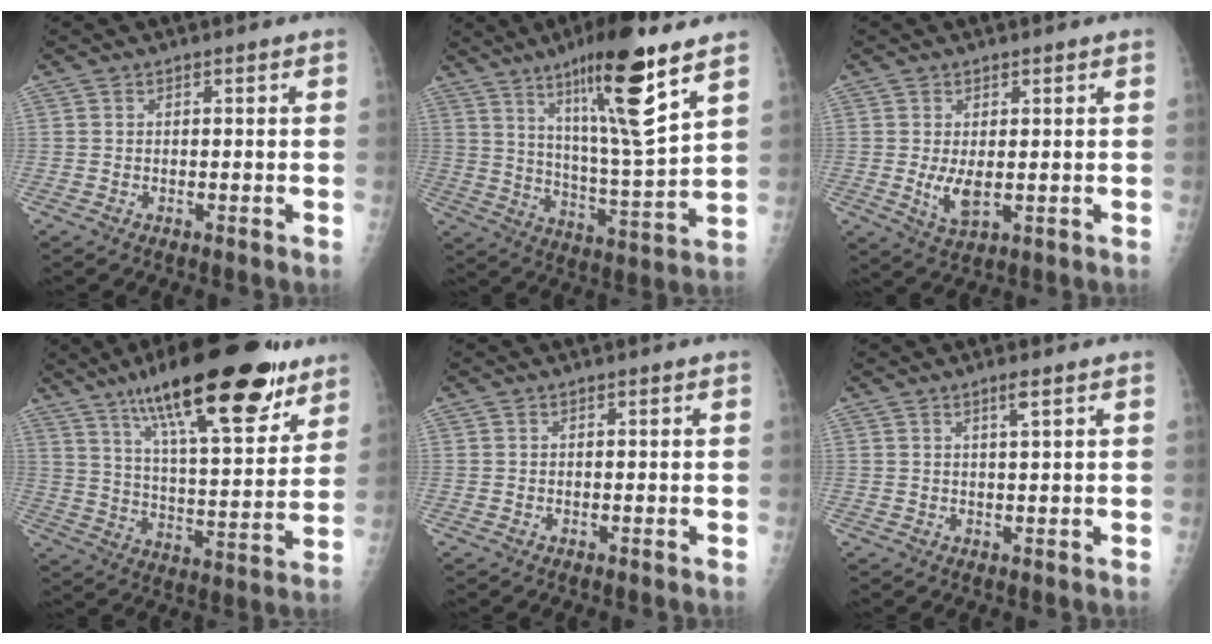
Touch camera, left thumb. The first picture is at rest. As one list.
[{"total": 18.5, "force": [10.6, 1.8, 15.0], "torque": [-0.239, -0.063, 0.182]}, {"total": 5.1, "force": [0.3, 2.2, 4.6], "torque": [-0.081, -0.013, 0.015]}, {"total": 26.7, "force": [17.0, 7.7, 19.1], "torque": [-0.272, -0.049, 0.271]}, {"total": 0.0}, {"total": 2.4, "force": [1.3, -0.1, 2.0], "torque": [-0.039, -0.007, 0.025]}]